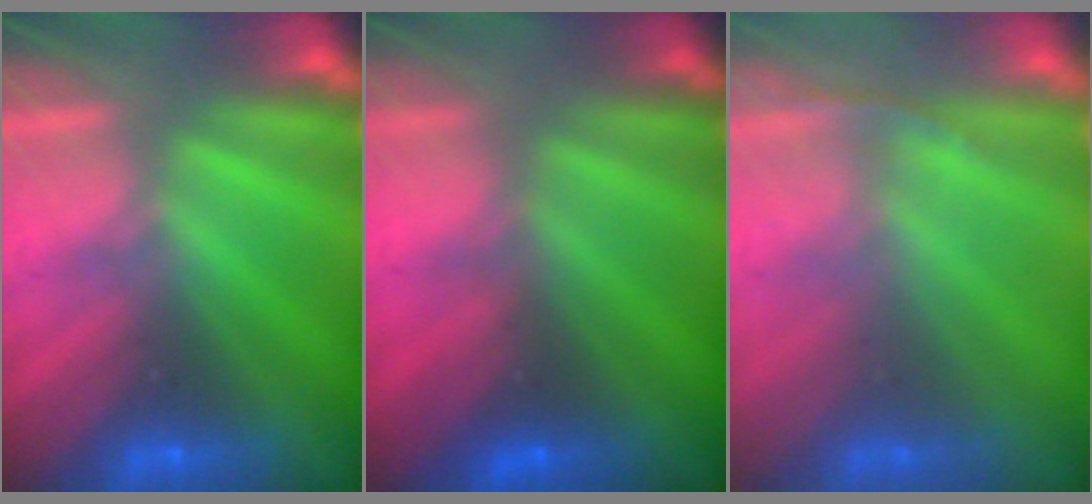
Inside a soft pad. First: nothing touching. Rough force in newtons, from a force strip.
{"total": 4.6}
{"total": 1.2}